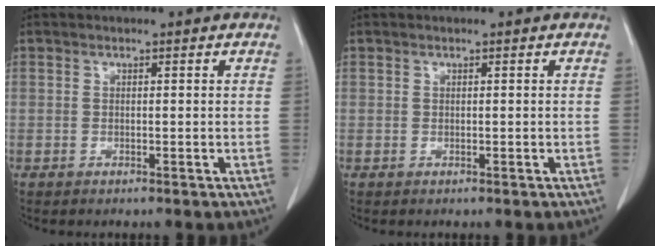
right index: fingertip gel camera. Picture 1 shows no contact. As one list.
[{"total": 0.0}]